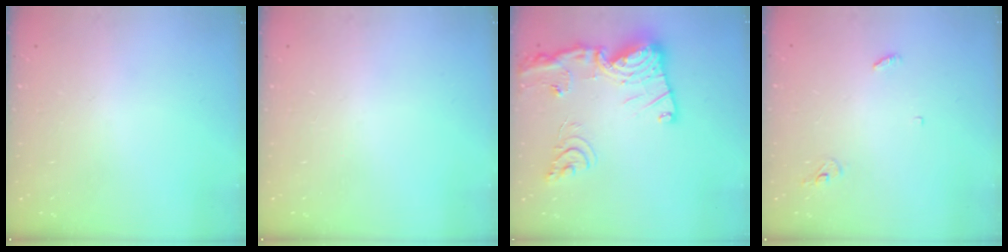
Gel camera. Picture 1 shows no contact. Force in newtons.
{"total": 0.0}
{"total": 21.7, "press": 21.5, "slide": 2.2}
{"total": 3.1, "press": 3.1, "slide": 0.2}